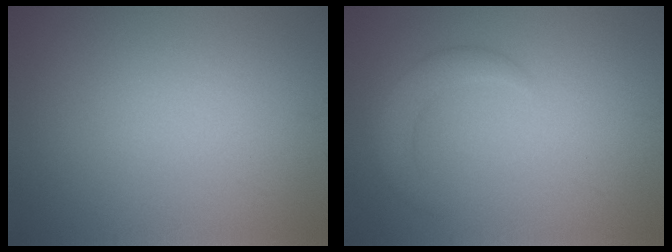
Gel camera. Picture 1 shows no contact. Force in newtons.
{"total": 2.5, "press": 2.5, "slide": 0.1}